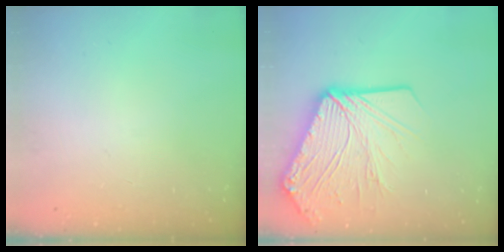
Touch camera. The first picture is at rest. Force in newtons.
{"total": 21.3, "press": 21.2, "slide": 2.4}